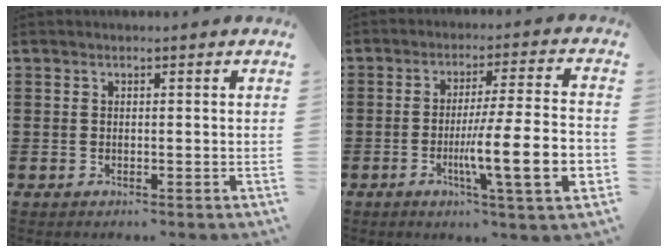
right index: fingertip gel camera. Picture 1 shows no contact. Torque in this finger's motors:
{"motor_torque": [2.14, 0.00, 0.87, 0.21]}